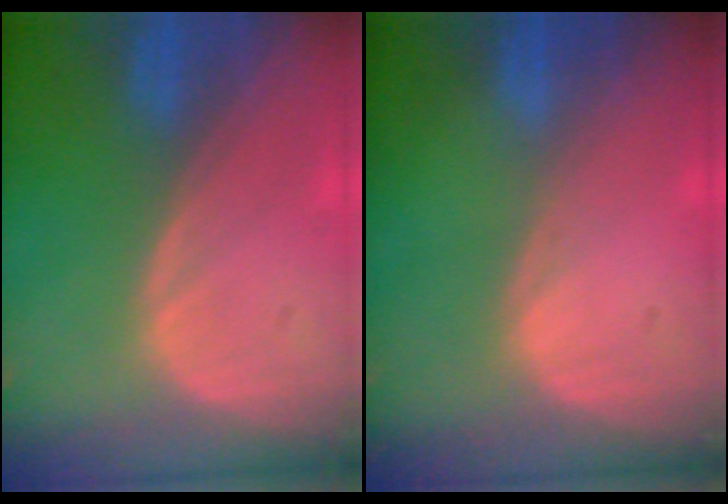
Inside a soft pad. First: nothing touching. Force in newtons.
{"total": 0.0}